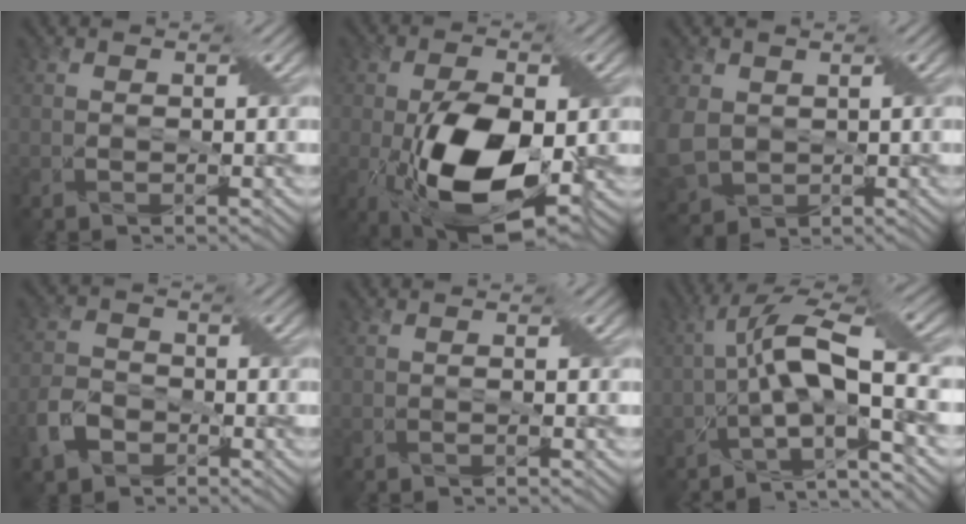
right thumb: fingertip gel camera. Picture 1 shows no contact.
{"total": 14.1, "force": [-3.5, 7.0, 11.8], "torque": [-0.223, -0.020, -0.061]}
{"total": 6.4, "force": [0.4, 5.2, 3.7], "torque": [-0.123, -0.011, 0.005]}
{"total": 5.0, "force": [-3.1, 3.3, 2.0], "torque": [-0.055, -0.004, -0.073]}
{"total": 0.7, "force": [-0.6, -0.4, 0.0], "torque": [0.001, 0.002, -0.012]}
{"total": 12.2, "force": [-2.1, 4.0, 11.3], "torque": [-0.197, 0.010, -0.048]}